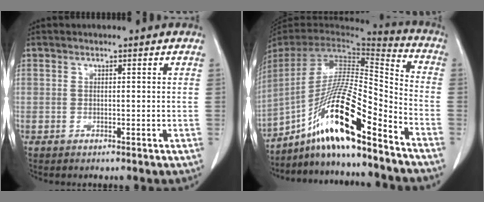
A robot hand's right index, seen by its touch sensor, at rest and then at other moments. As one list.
[{"total": 19.8, "force": [-13.4, 1.2, 14.5], "torque": [-0.290, -0.007, -0.245]}]